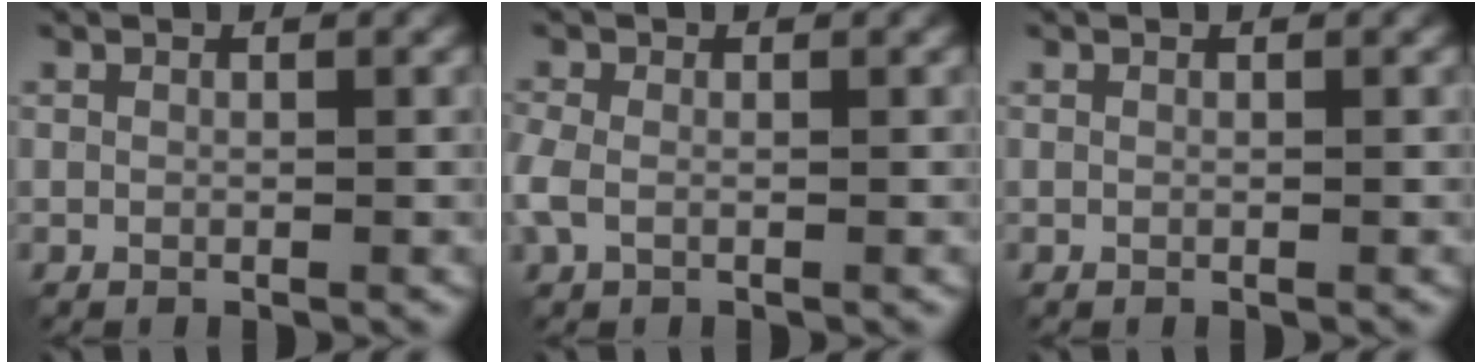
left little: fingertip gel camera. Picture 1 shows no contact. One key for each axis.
{"total": 2.2, "fx": -0.6, "fy": 1.4, "fz": 1.5, "tx": -0.049, "ty": -0.001, "tz": -0.020}
{"total": 0.0}